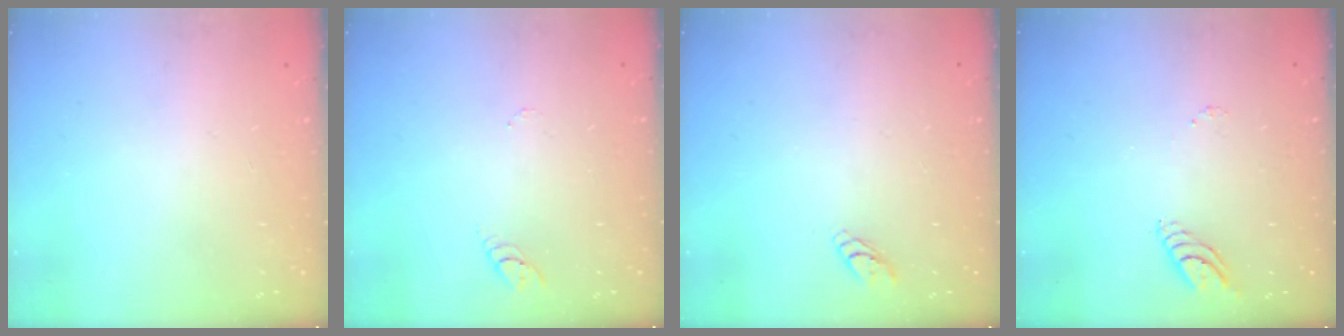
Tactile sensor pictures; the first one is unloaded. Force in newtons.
{"total": 2.9, "press": 2.9, "slide": 0.3}
{"total": 3.1, "press": 3.1, "slide": 0.3}
{"total": 5.2, "press": 5.2, "slide": 0.1}